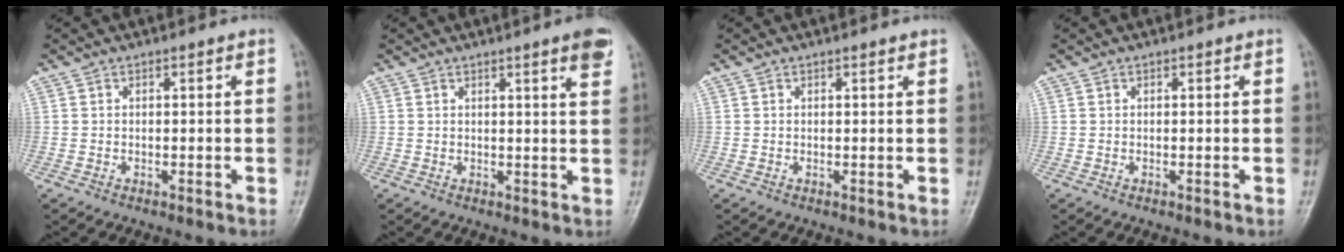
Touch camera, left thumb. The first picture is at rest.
{"total": 4.2, "force": [2.5, 0.2, 3.3], "torque": [-0.037, -0.012, 0.030]}
{"total": 0.6, "force": [0.5, -0.1, 0.4], "torque": [-0.011, -0.002, 0.008]}
{"total": 0.0}